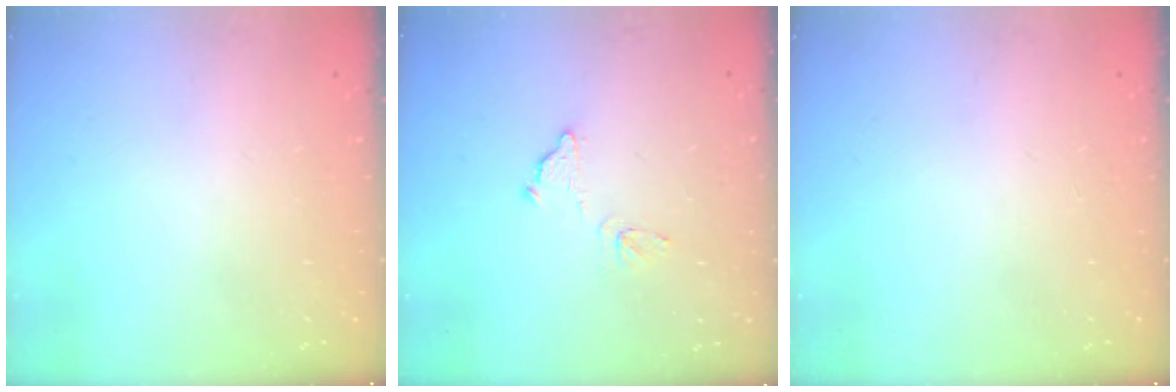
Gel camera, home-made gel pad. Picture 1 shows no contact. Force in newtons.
{"total": 9.0, "press": 9.0, "slide": 0.5}
{"total": 0.0}